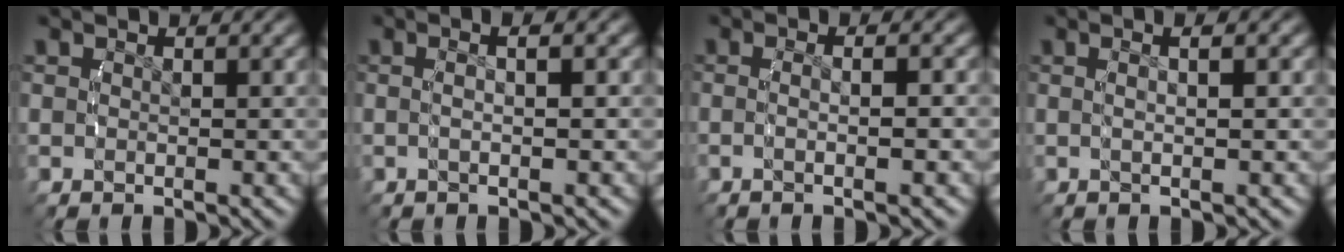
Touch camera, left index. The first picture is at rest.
{"total": 2.4, "force": [0.0, -0.3, 2.3], "torque": [-0.042, 0.009, 0.000]}
{"total": 2.4, "force": [-0.7, -0.2, 2.3], "torque": [-0.047, -0.001, -0.011]}
{"total": 2.0, "force": [0.2, -0.4, 2.0], "torque": [-0.034, 0.007, 0.005]}